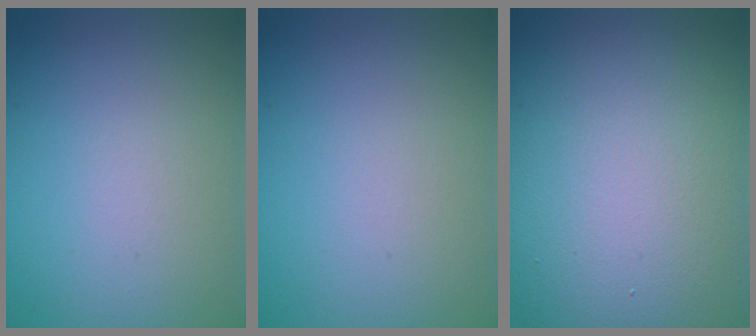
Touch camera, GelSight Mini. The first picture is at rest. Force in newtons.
{"total": 0.0}
{"total": 19.0, "press": 19.0, "slide": 1.0}